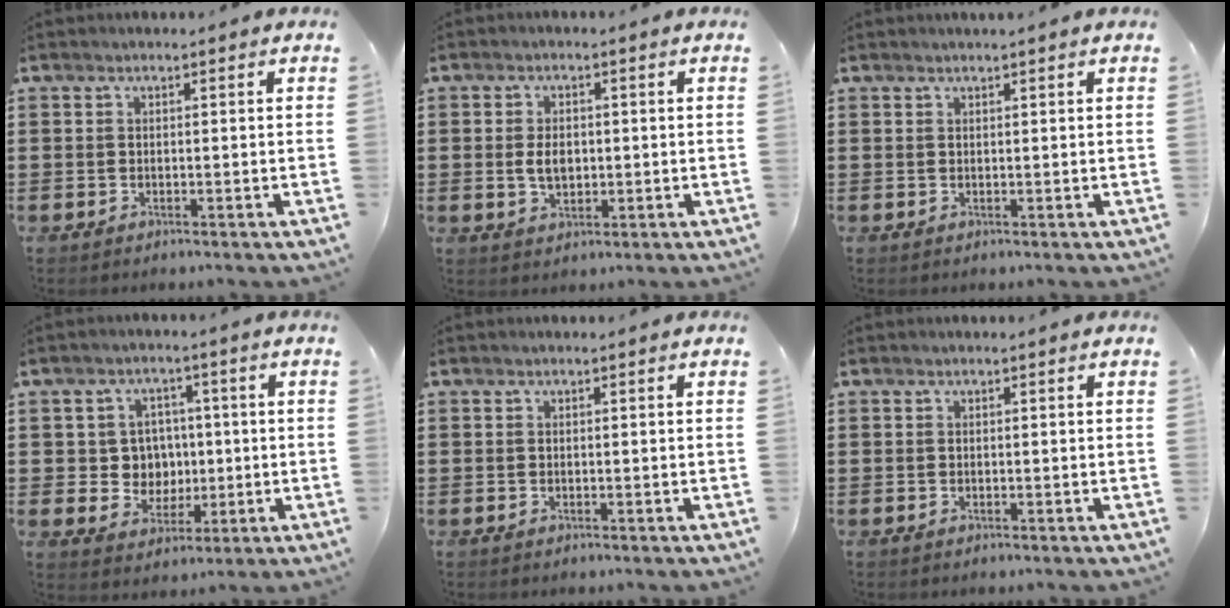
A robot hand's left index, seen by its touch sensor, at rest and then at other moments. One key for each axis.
{"total": 3.7, "fx": 0.2, "fy": 2.3, "fz": 2.9, "tx": -0.059, "ty": 0.000, "tz": -0.001}
{"total": 0.8, "fx": 0.7, "fy": -0.1, "fz": 0.3, "tx": -0.006, "ty": -0.003, "tz": 0.014}
{"total": 5.7, "fx": 0.7, "fy": 5.4, "fz": 1.8, "tx": -0.054, "ty": 0.012, "tz": 0.011}
{"total": 0.0}
{"total": 0.0}